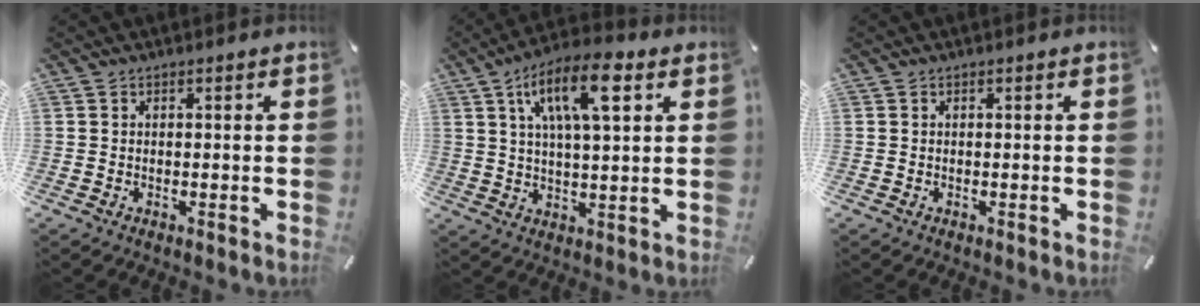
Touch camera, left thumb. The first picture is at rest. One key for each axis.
{"total": 13.5, "fx": 5.8, "fy": 5.1, "fz": 11.1, "tx": -0.188, "ty": -0.002, "tz": 0.098}
{"total": 0.0}